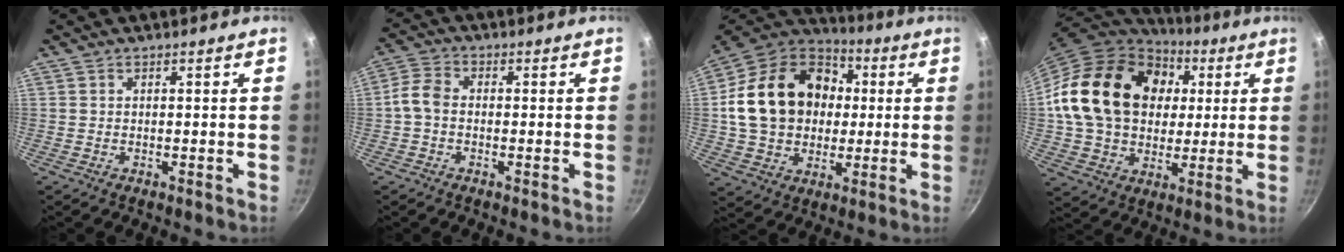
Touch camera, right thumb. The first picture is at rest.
{"total": 4.2, "force": [-0.8, 3.0, 2.7], "torque": [-0.061, 0.021, -0.030]}
{"total": 23.1, "force": [2.4, 18.1, 14.1], "torque": [-0.222, 0.034, 0.041]}
{"total": 23.5, "force": [4.4, 18.1, 14.3], "torque": [-0.224, 0.020, 0.078]}